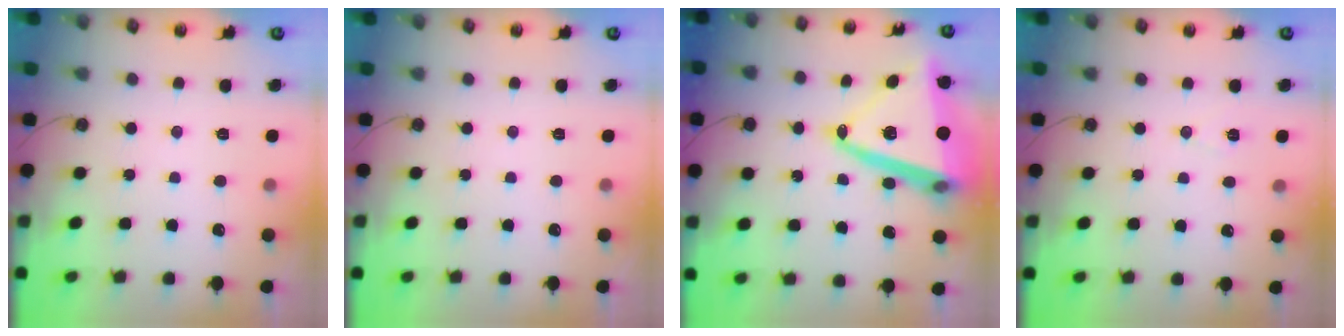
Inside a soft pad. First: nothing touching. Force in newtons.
{"total": 0.0}
{"total": 21.0, "press": 20.8, "slide": 2.6}
{"total": 5.6, "press": 3.4, "slide": 4.5}